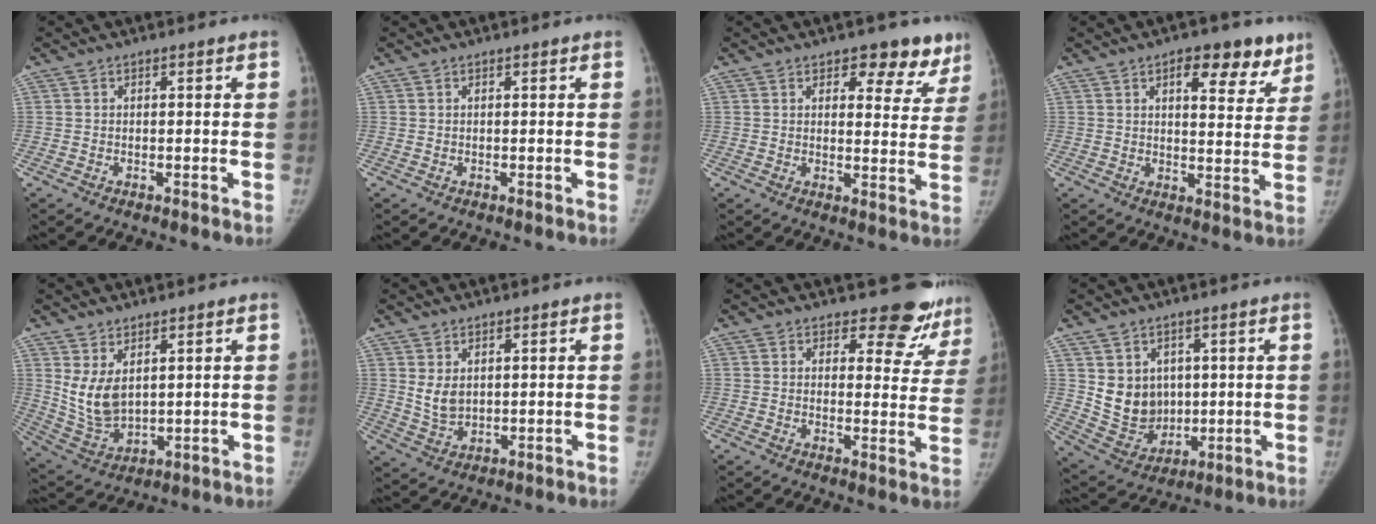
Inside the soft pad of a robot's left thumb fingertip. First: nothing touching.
{"total": 0.0}
{"total": 6.8, "force": [5.6, 3.4, 1.8], "torque": [0.021, -0.034, 0.056]}
{"total": 10.5, "force": [6.3, 4.7, 7.0], "torque": [-0.052, -0.029, 0.085]}
{"total": 8.7, "force": [3.4, 4.9, 6.3], "torque": [-0.113, -0.027, 0.087]}
{"total": 4.6, "force": [1.8, 3.0, 3.0], "torque": [-0.046, -0.020, 0.045]}
{"total": 11.2, "force": [10.0, 4.6, 2.2], "torque": [0.023, -0.078, 0.097]}
{"total": 10.3, "force": [2.5, 8.7, 5.0], "torque": [-0.049, -0.024, 0.070]}